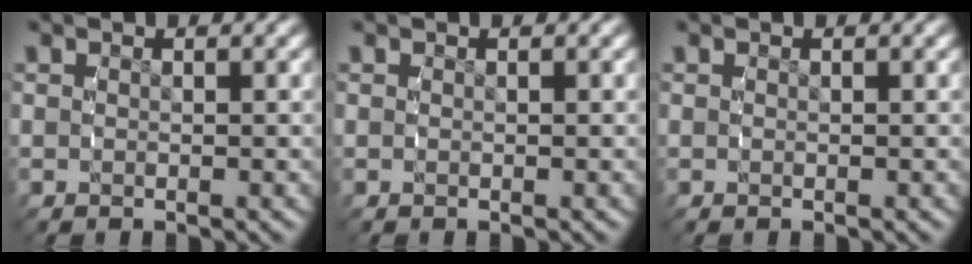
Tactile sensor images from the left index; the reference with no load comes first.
{"total": 0.0}
{"total": 0.0}